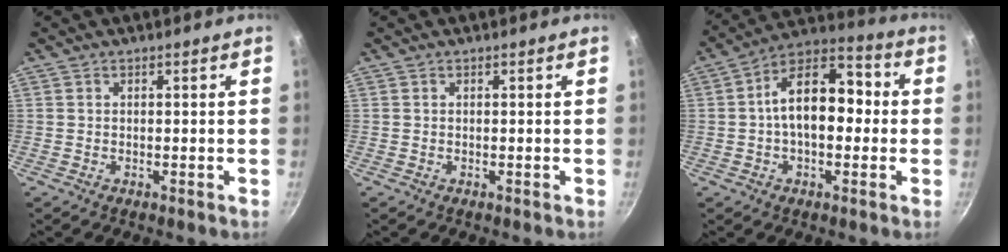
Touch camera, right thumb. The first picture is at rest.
{"total": 0.0}
{"total": 14.8, "force": [0.4, 8.5, 12.1], "torque": [-0.173, 0.042, -0.009]}